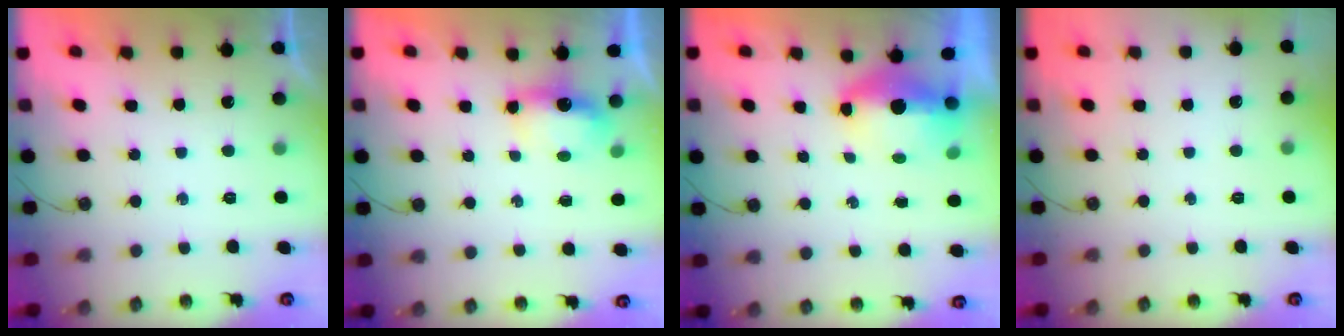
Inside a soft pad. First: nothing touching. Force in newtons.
{"total": 4.9, "press": 4.8, "slide": 0.6}
{"total": 13.3, "press": 8.1, "slide": 10.5}
{"total": 0.0}